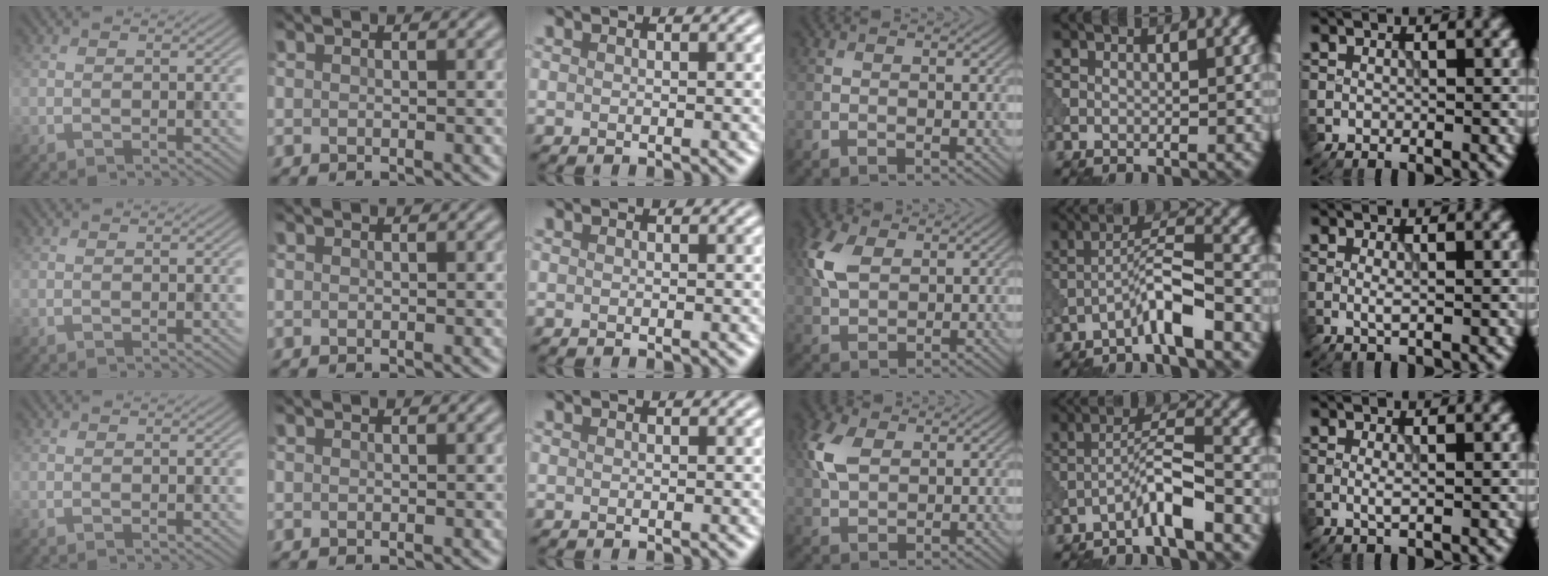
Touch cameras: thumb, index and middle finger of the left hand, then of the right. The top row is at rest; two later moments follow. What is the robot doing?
{"motion": "wipe", "object": "makeup brush"}